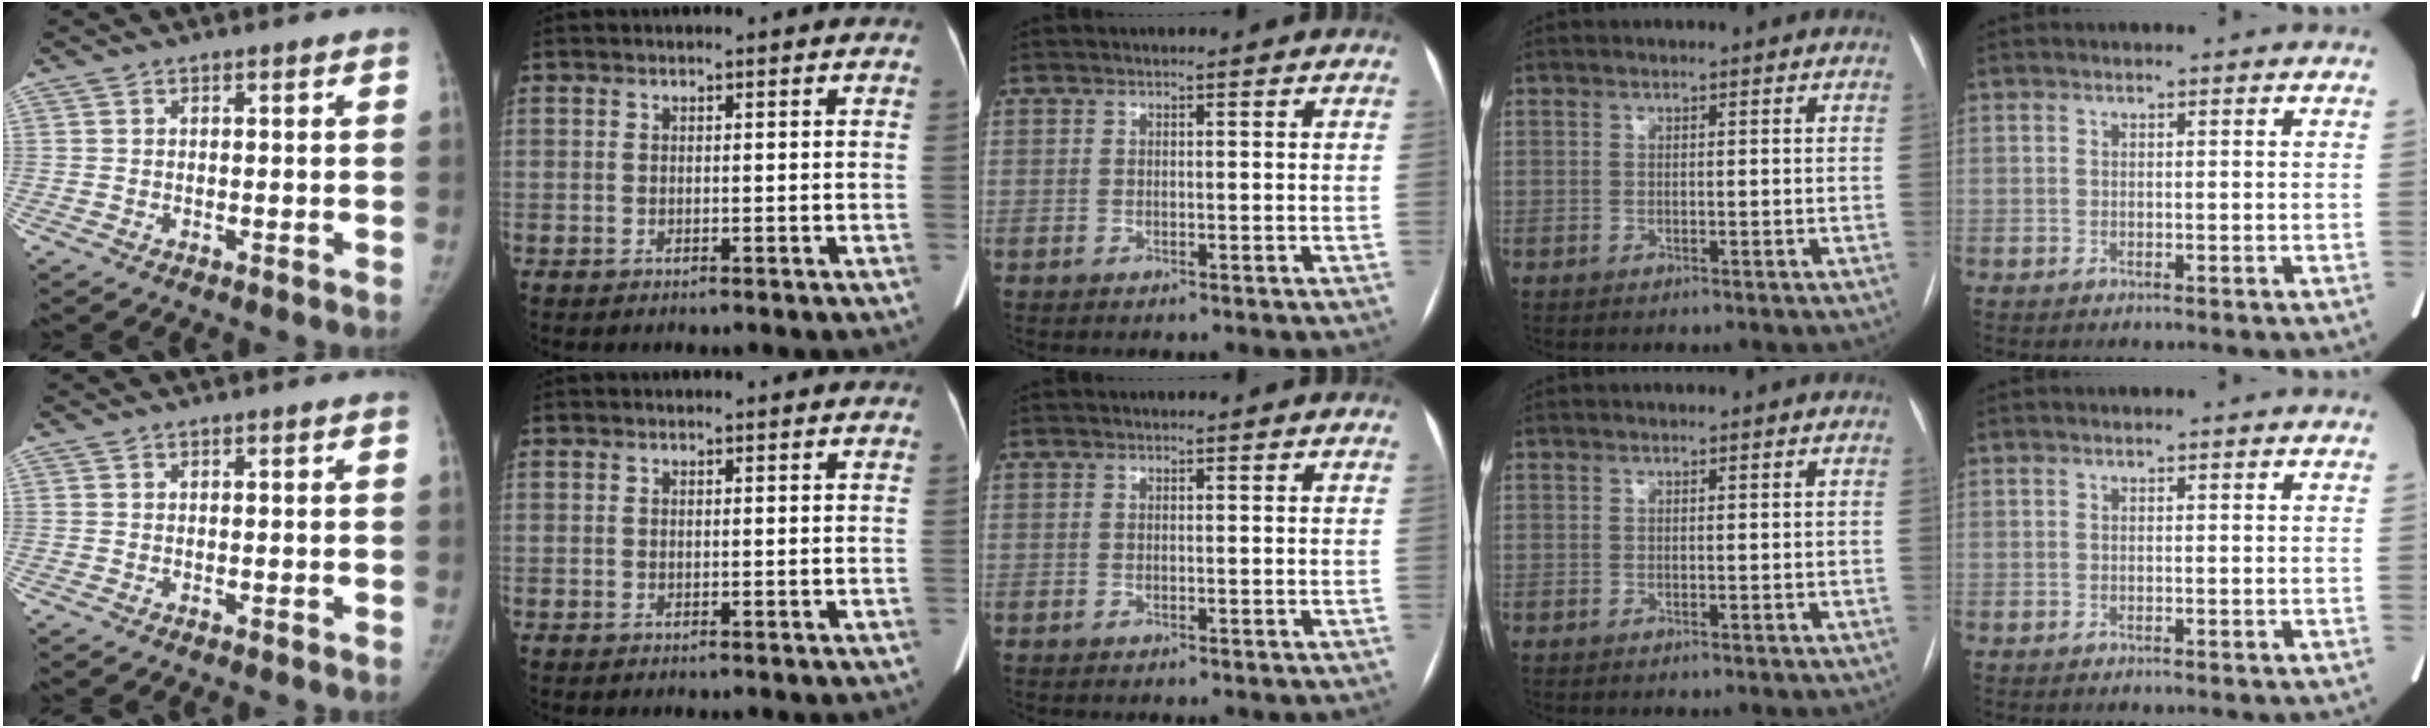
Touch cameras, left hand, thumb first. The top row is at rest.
{}